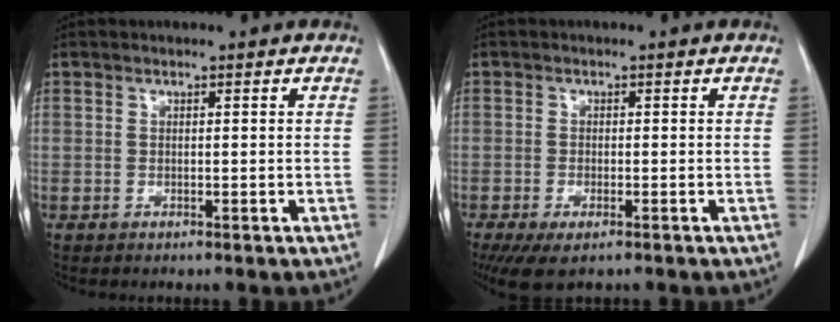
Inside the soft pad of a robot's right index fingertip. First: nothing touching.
{"total": 5.0, "force": [-3.2, 1.8, 3.4], "torque": [-0.057, -0.012, -0.049]}